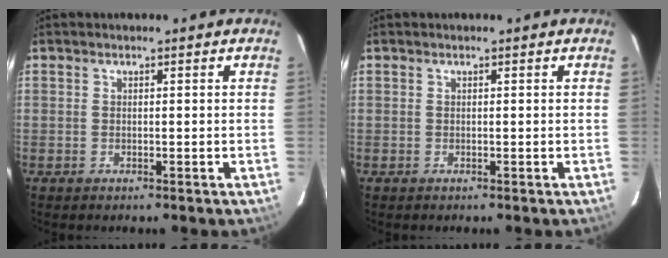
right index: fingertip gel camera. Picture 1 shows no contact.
{"total": 0.0}